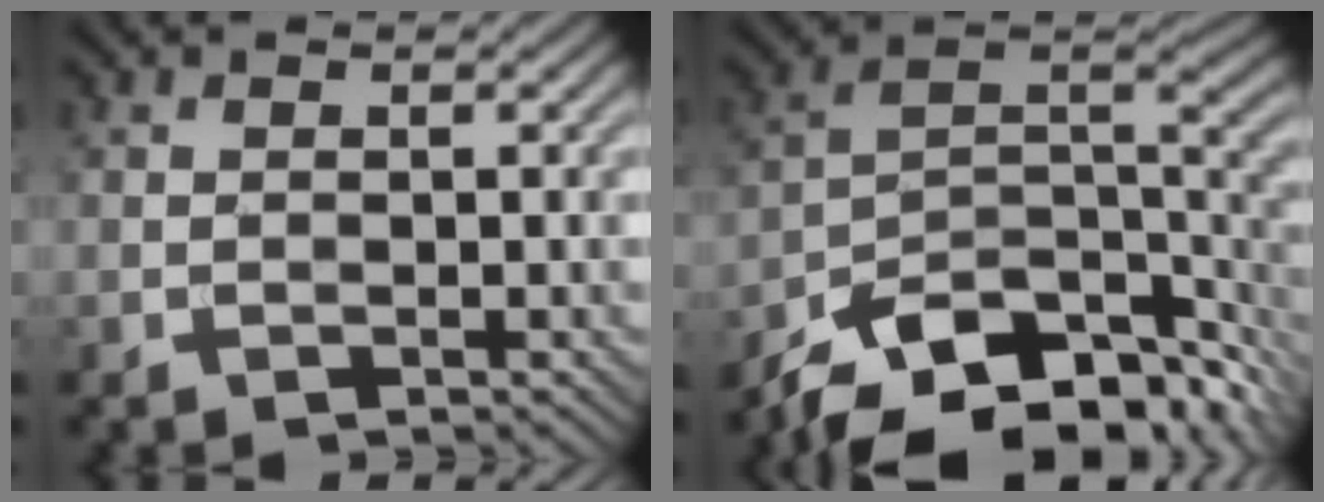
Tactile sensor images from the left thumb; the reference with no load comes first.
{"total": 14.1, "force": [-9.7, 6.3, 8.1], "torque": [-0.169, -0.018, -0.150]}